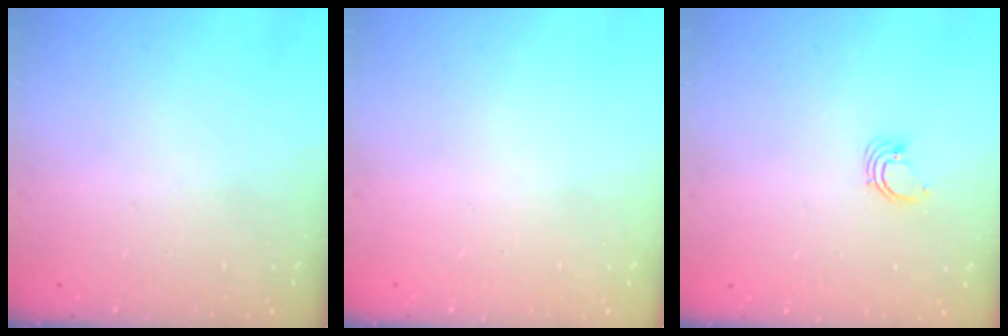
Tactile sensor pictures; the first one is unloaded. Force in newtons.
{"total": 0.0}
{"total": 2.5, "press": 2.5, "slide": 0.1}